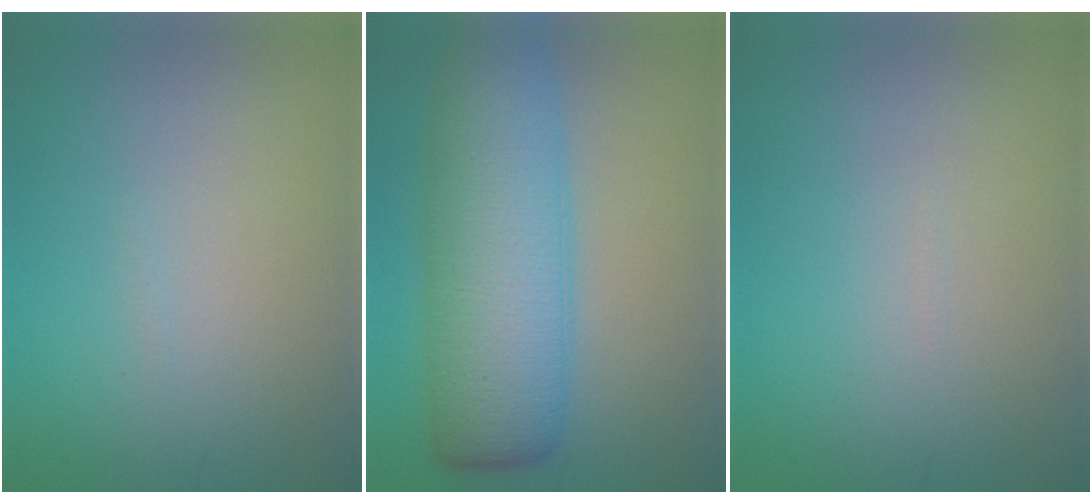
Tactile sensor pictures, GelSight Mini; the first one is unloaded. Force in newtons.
{"total": 10.1, "press": 10.1, "slide": 0.2}
{"total": 0.0}